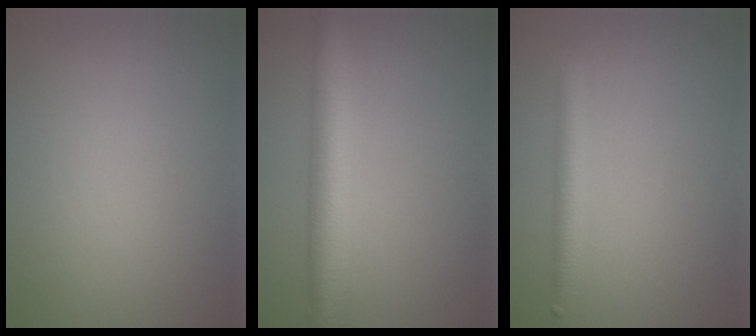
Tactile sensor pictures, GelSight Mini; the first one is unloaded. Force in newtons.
{"total": 7.1, "press": 7.1, "slide": 0.2}
{"total": 2.3, "press": 2.3, "slide": 0.1}